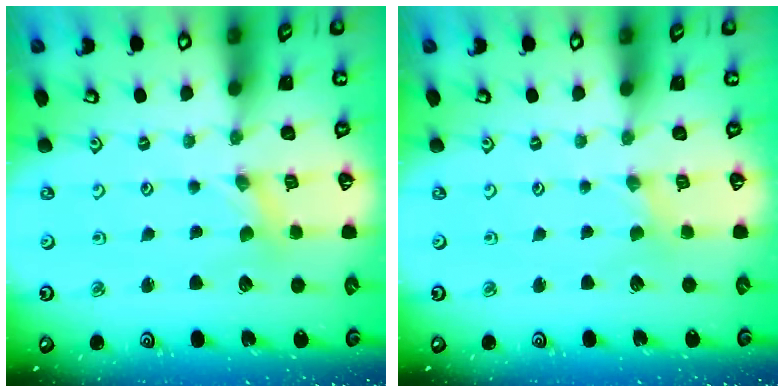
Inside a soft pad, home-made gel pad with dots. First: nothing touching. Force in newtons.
{"total": 0.7, "press": 0.7, "slide": 0.1}